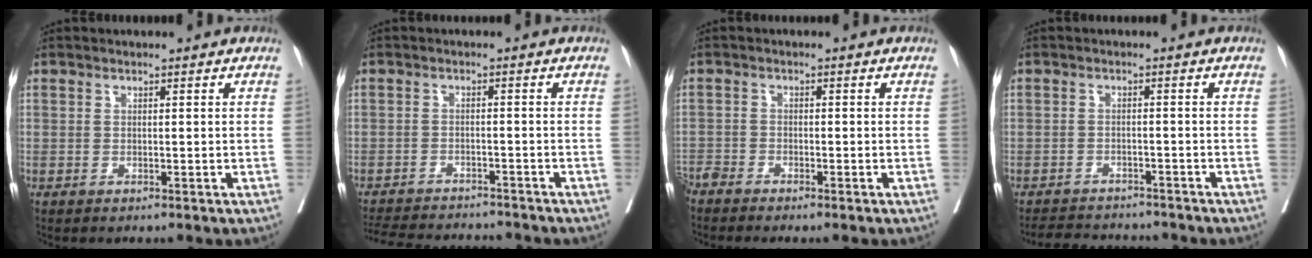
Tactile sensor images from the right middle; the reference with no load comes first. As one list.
[{"total": 13.1, "force": [-12.2, 2.4, 4.0], "torque": [-0.080, -0.003, -0.167]}, {"total": 3.5, "force": [-3.3, -0.1, 1.0], "torque": [-0.016, -0.007, -0.064]}, {"total": 7.7, "force": [-7.2, 2.1, 1.5], "torque": [-0.018, 0.002, -0.100]}]